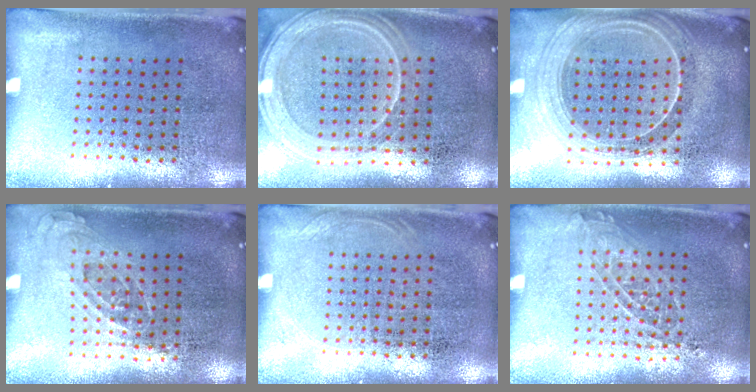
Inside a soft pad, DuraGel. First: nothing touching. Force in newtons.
{"total": 1.4, "press": 1.3, "slide": 0.2}
{"total": 2.2, "press": 2.0, "slide": 1.1}
{"total": 0.8, "press": 0.7, "slide": 0.4}
{"total": 0.7, "press": 0.6, "slide": 0.2}
{"total": 1.2, "press": 1.1, "slide": 0.5}